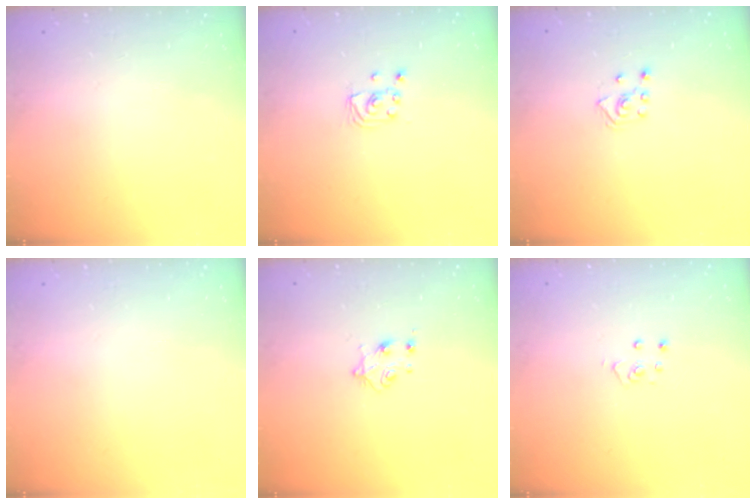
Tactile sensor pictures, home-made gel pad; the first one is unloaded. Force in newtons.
{"total": 2.0, "press": 2.0, "slide": 0.2}
{"total": 2.8, "press": 2.7, "slide": 0.5}
{"total": 0.0}
{"total": 5.2, "press": 5.2, "slide": 0.5}
{"total": 3.9, "press": 3.9, "slide": 0.2}